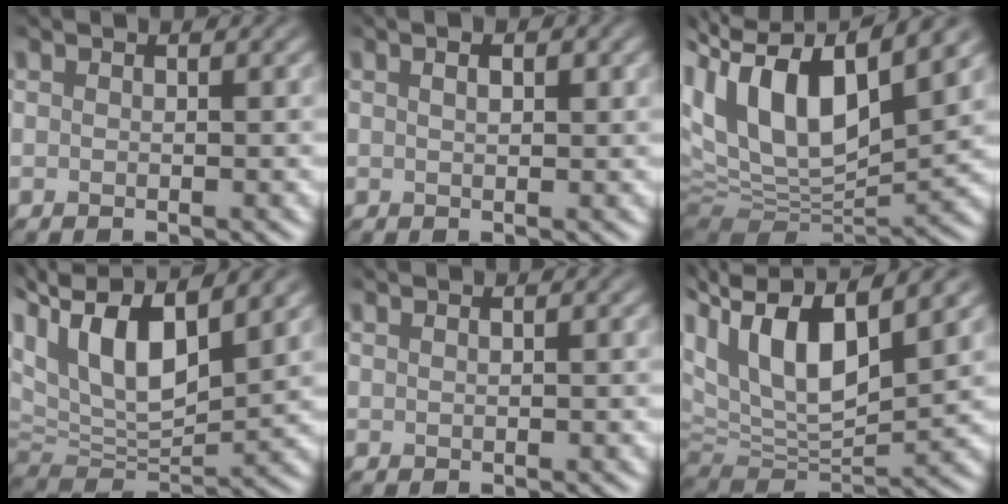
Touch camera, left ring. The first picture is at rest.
{"total": 2.0, "force": [0.7, 0.8, 1.8], "torque": [-0.020, 0.001, 0.011]}
{"total": 12.6, "force": [3.3, 5.8, 10.7], "torque": [-0.198, 0.025, 0.054]}
{"total": 11.9, "force": [5.5, 5.7, 8.8], "torque": [-0.168, 0.024, 0.096]}
{"total": 0.0}
{"total": 11.5, "force": [4.4, 5.3, 9.2], "torque": [-0.175, 0.020, 0.079]}